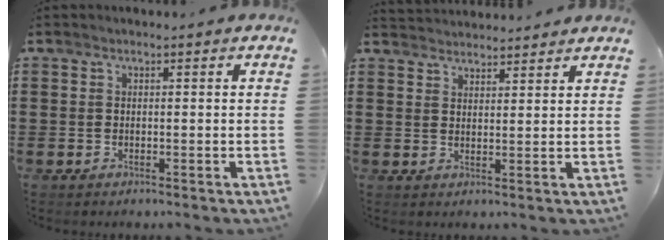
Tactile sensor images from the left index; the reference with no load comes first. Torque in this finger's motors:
{"motor_torque": [2.14, 0.00, 0.30, 0.04]}